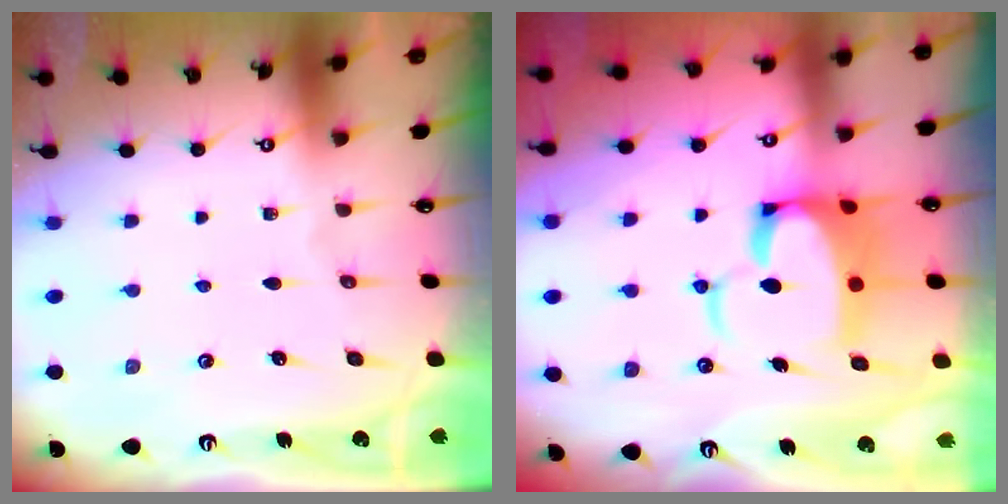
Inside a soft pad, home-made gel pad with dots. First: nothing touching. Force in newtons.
{"total": 9.8, "press": 9.7, "slide": 1.5}